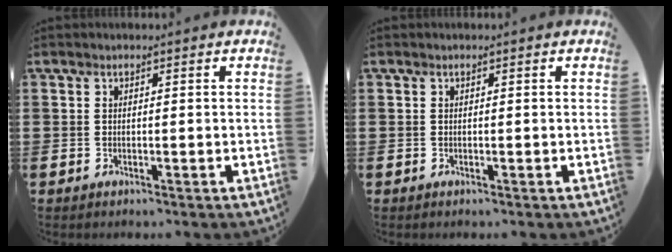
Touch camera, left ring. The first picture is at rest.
{"total": 0.0}